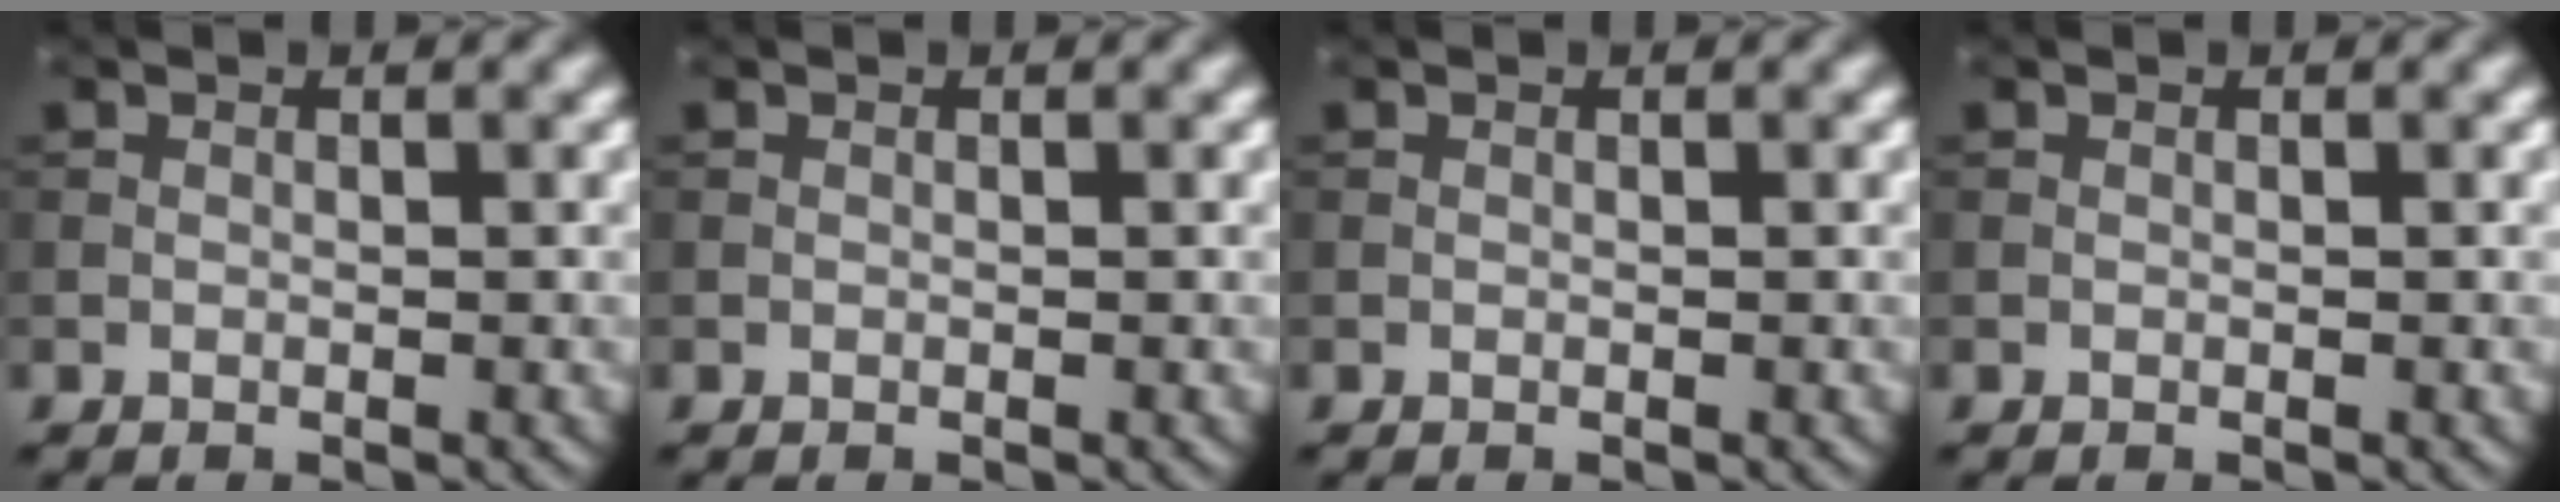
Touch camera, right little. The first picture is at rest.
{"total": 0.0}
{"total": 0.0}
{"total": 0.0}